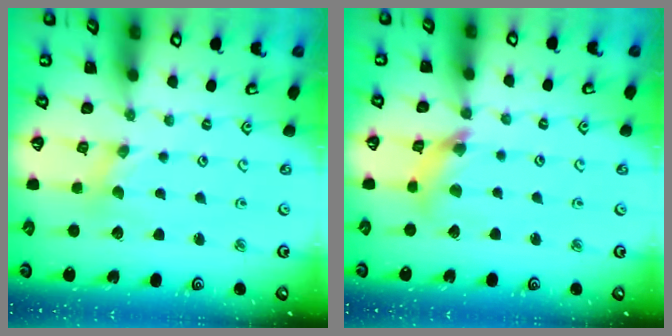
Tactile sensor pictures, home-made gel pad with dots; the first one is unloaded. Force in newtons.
{"total": 7.8, "press": 7.7, "slide": 0.9}